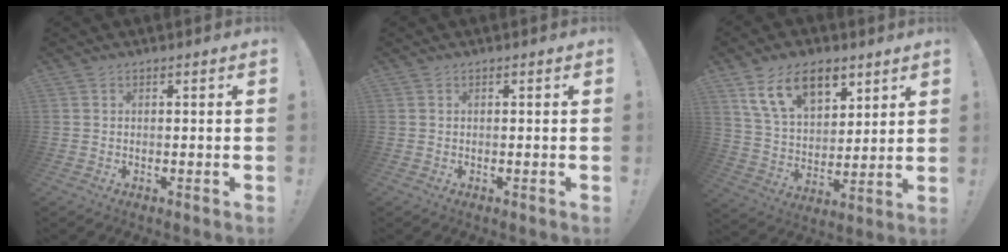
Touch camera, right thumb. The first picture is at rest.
{"total": 0.0}
{"total": 16.1, "force": [9.2, 9.3, 9.3], "torque": [-0.160, -0.036, 0.174]}